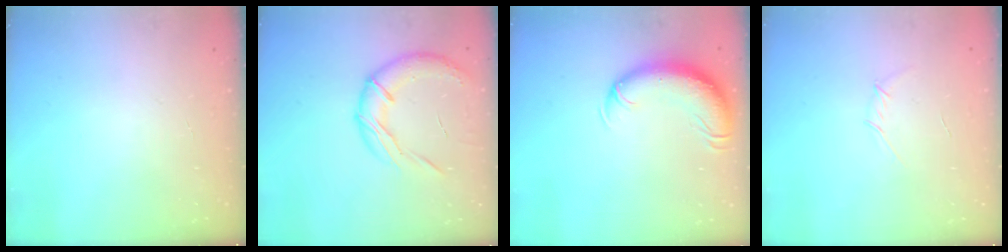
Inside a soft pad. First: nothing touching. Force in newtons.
{"total": 14.9, "press": 14.7, "slide": 2.3}
{"total": 10.6, "press": 10.3, "slide": 2.5}
{"total": 3.5, "press": 3.4, "slide": 0.8}